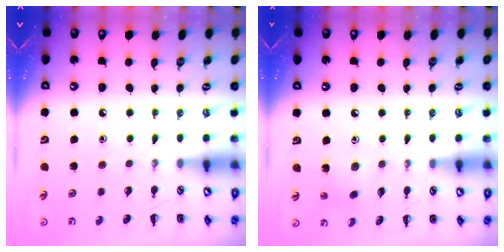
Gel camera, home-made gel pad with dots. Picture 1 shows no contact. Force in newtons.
{"total": 5.9, "press": 5.8, "slide": 1.3}